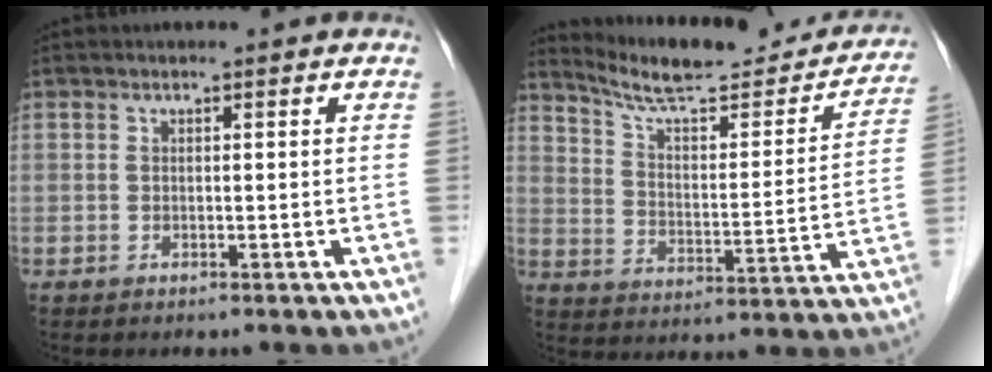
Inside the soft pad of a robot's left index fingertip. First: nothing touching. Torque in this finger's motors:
{"motor_torque": [-0.20, -0.39, 0.16, 0.05]}